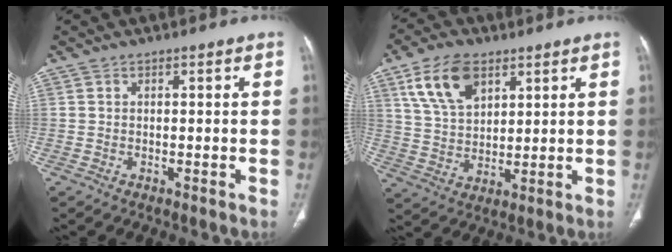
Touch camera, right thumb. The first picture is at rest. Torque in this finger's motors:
{"motor_torque": [-0.47, 0.71, 0.14, -0.05, 0.09]}